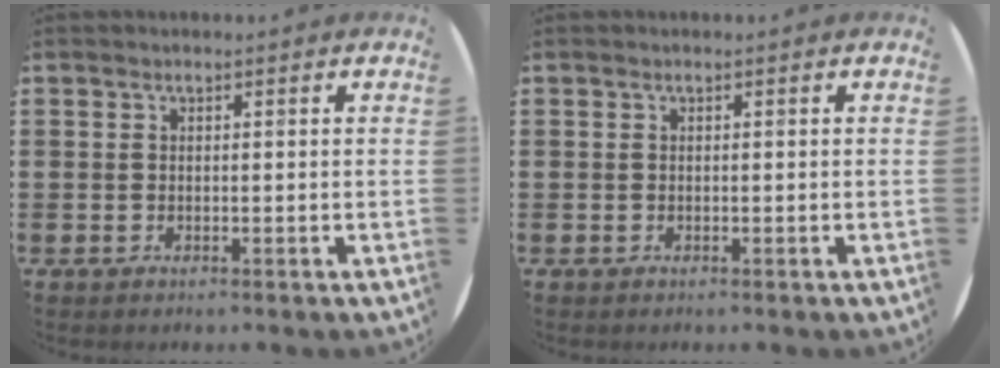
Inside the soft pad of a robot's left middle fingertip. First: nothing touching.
{"total": 0.0}